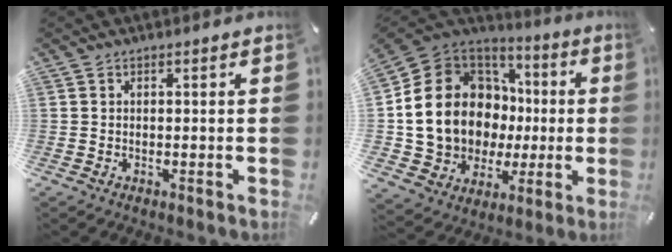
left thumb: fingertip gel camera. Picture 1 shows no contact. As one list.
[{"total": 18.7, "force": [0.9, 16.0, 9.7], "torque": [-0.221, -0.023, 0.039]}]